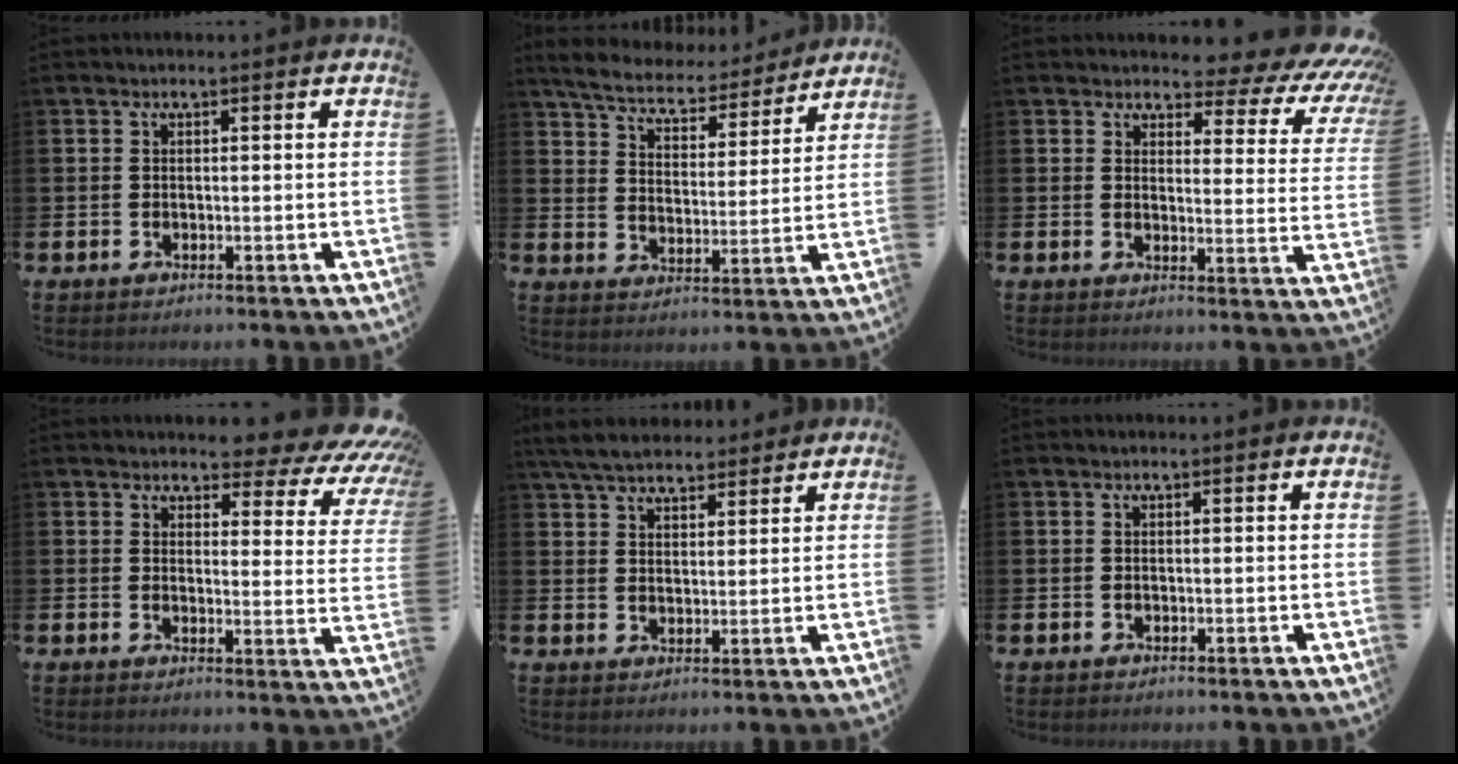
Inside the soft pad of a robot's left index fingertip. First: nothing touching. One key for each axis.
{"total": 6.6, "fx": 6.3, "fy": 1.4, "fz": 1.4, "tx": -0.063, "ty": -0.045, "tz": 0.109}
{"total": 4.4, "fx": 3.5, "fy": 2.0, "fz": 1.7, "tx": -0.024, "ty": -0.040, "tz": 0.049}
{"total": 5.0, "fx": 4.4, "fy": 1.9, "fz": 1.6, "tx": -0.027, "ty": -0.042, "tz": 0.067}
{"total": 5.6, "fx": 5.2, "fy": 1.4, "fz": 1.2, "tx": -0.046, "ty": -0.012, "tz": 0.098}
{"total": 0.0}